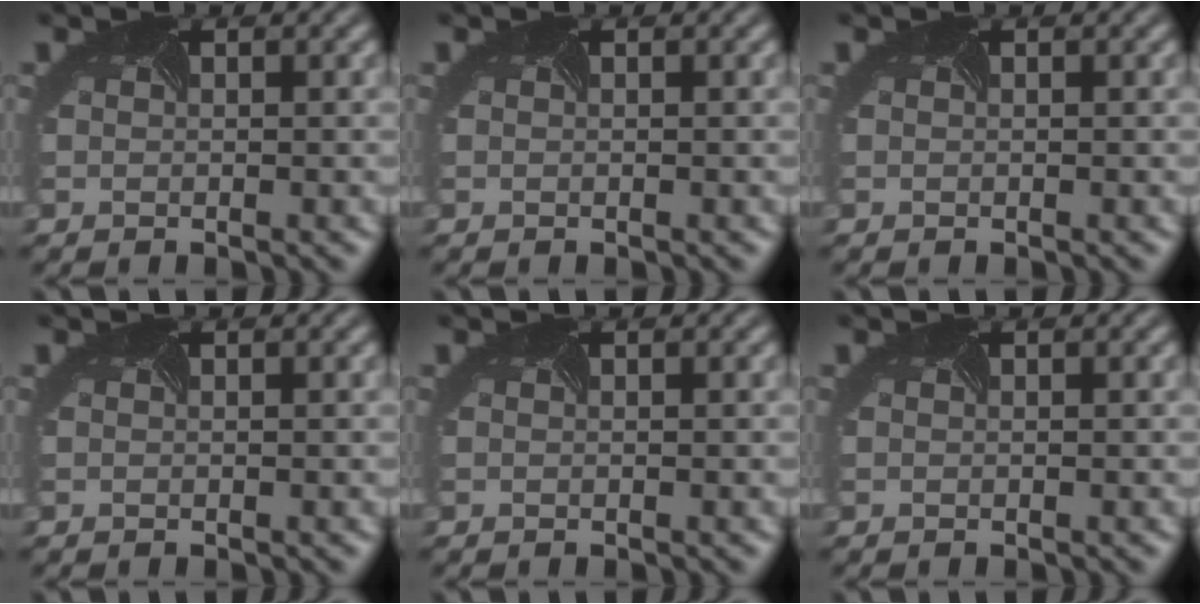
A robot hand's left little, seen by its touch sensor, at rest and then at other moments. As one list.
[{"total": 0.0}, {"total": 0.0}, {"total": 0.0}, {"total": 0.0}, {"total": 0.0}]